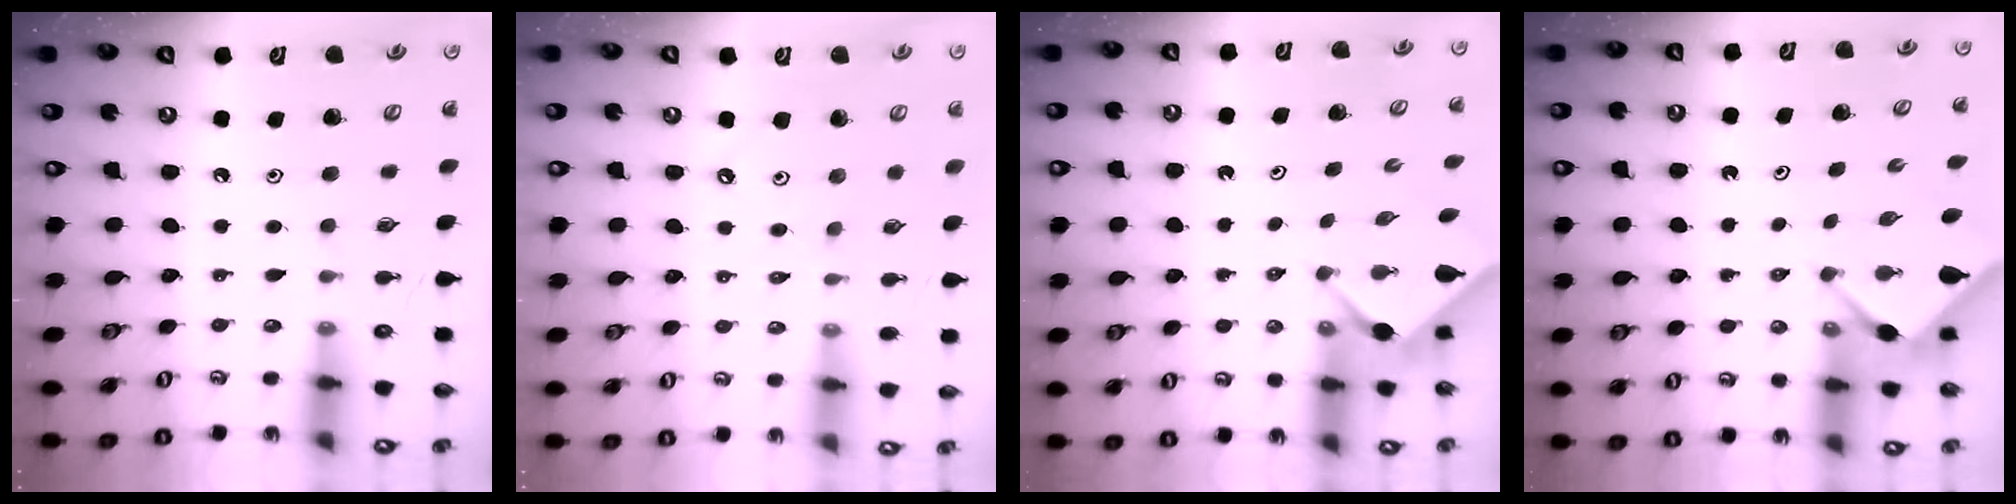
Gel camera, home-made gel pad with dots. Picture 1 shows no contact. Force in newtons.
{"total": 2.0, "press": 2.0, "slide": 0.2}
{"total": 2.3, "press": 2.3, "slide": 0.2}
{"total": 3.1, "press": 3.1, "slide": 0.3}